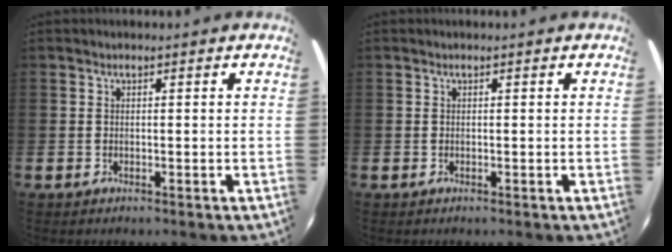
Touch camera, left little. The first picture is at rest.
{"total": 0.0}